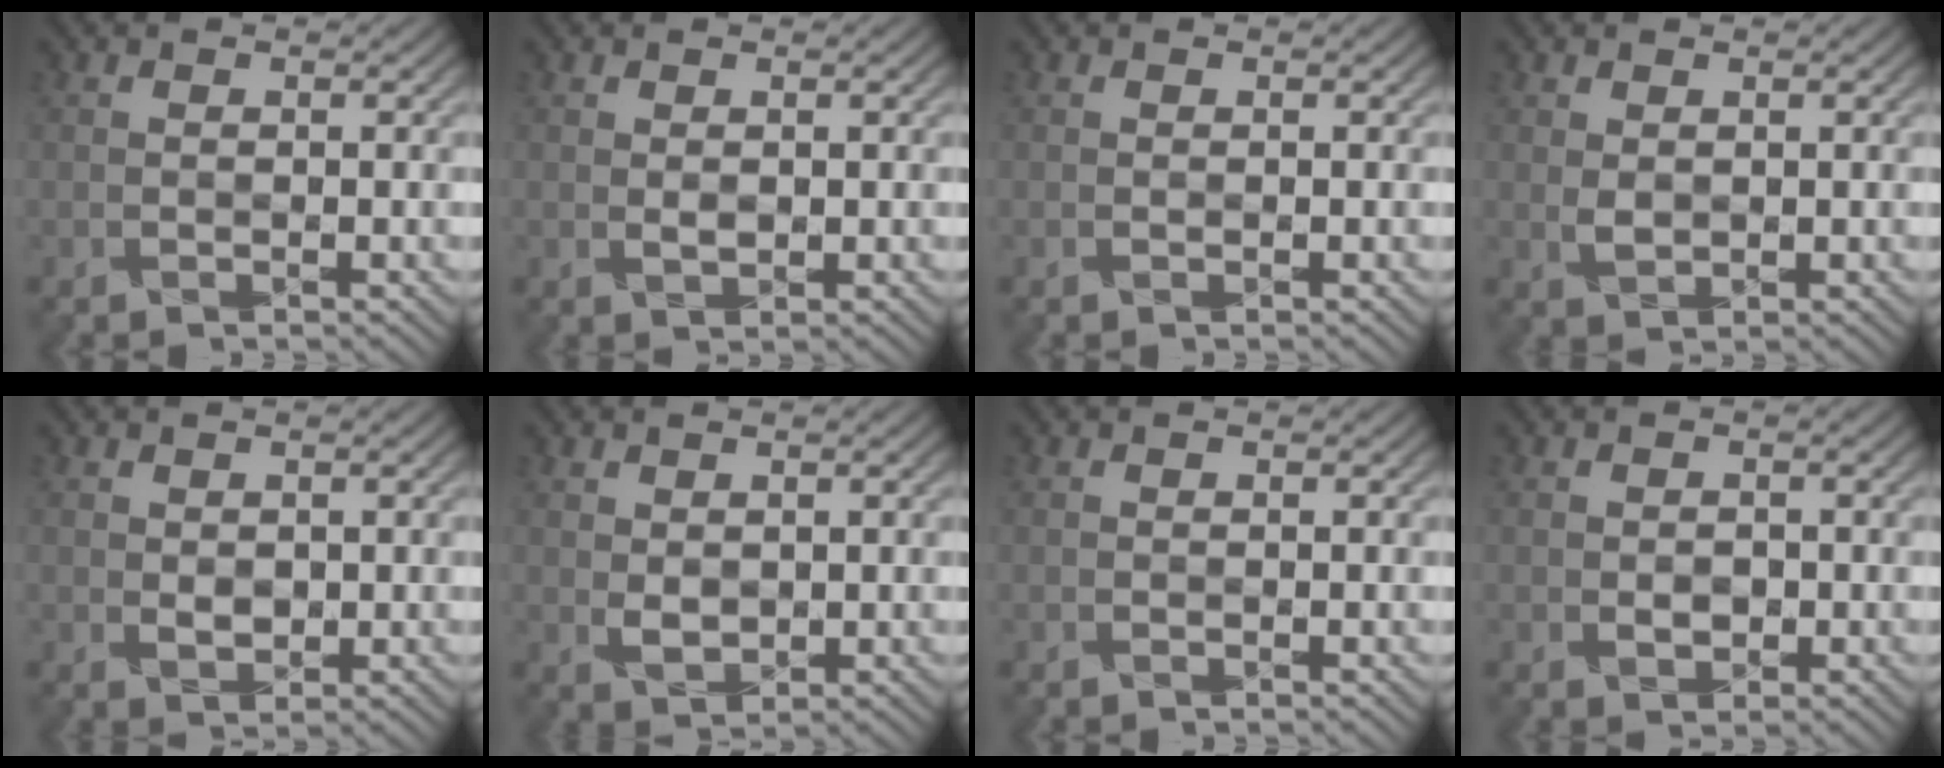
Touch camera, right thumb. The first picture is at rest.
{"total": 0.6, "force": [0.4, 0.3, 0.3], "torque": [-0.006, 0.000, 0.011]}
{"total": 0.0}
{"total": 1.0, "force": [0.6, 0.6, 0.5], "torque": [-0.015, -0.003, 0.019]}
{"total": 1.1, "force": [0.6, 0.9, 0.4], "torque": [-0.008, -0.005, 0.018]}
{"total": 1.5, "force": [0.8, 1.1, 0.7], "torque": [-0.016, -0.006, 0.024]}
{"total": 0.0}
{"total": 0.9, "force": [-0.2, 0.8, 0.3], "torque": [0.000, -0.004, 0.003]}